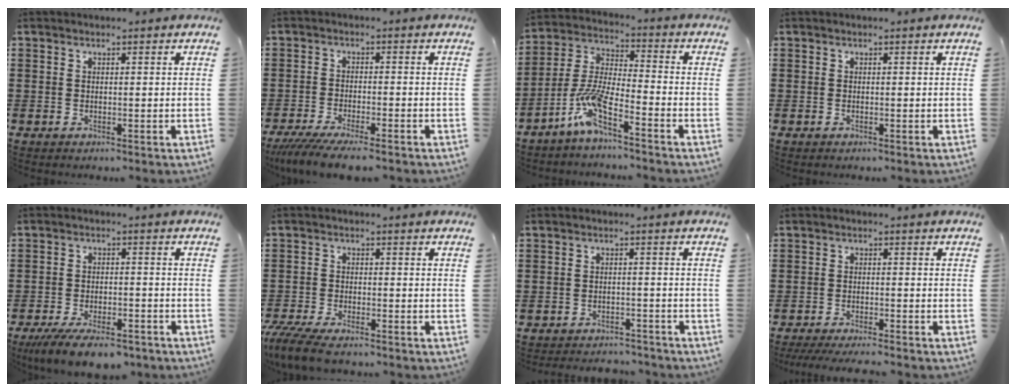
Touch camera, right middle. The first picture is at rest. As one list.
[{"total": 4.7, "force": [-4.2, 0.1, 2.0], "torque": [-0.054, -0.019, -0.086]}, {"total": 8.2, "force": [-5.9, 0.9, 5.7], "torque": [-0.133, -0.017, -0.118]}, {"total": 0.0}, {"total": 6.5, "force": [-5.5, 1.4, 3.3], "torque": [-0.067, -0.002, -0.105]}, {"total": 4.8, "force": [-4.2, 0.7, 2.2], "torque": [-0.070, -0.016, -0.090]}, {"total": 2.6, "force": [-2.6, 0.3, -0.1], "torque": [-0.005, 0.000, -0.056]}, {"total": 3.0, "force": [-2.9, -0.1, 0.9], "torque": [-0.015, -0.003, -0.058]}]